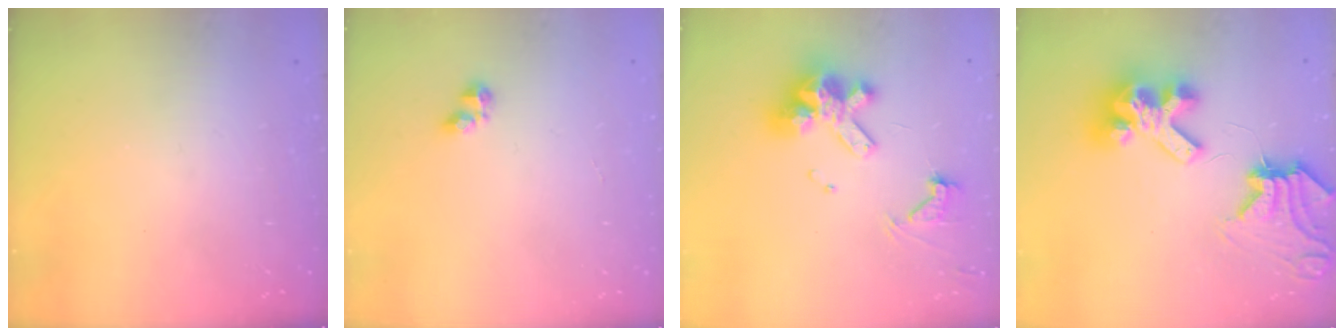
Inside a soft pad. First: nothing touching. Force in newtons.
{"total": 2.6, "press": 2.5, "slide": 0.5}
{"total": 16.0, "press": 15.9, "slide": 1.9}
{"total": 15.2, "press": 15.1, "slide": 2.0}